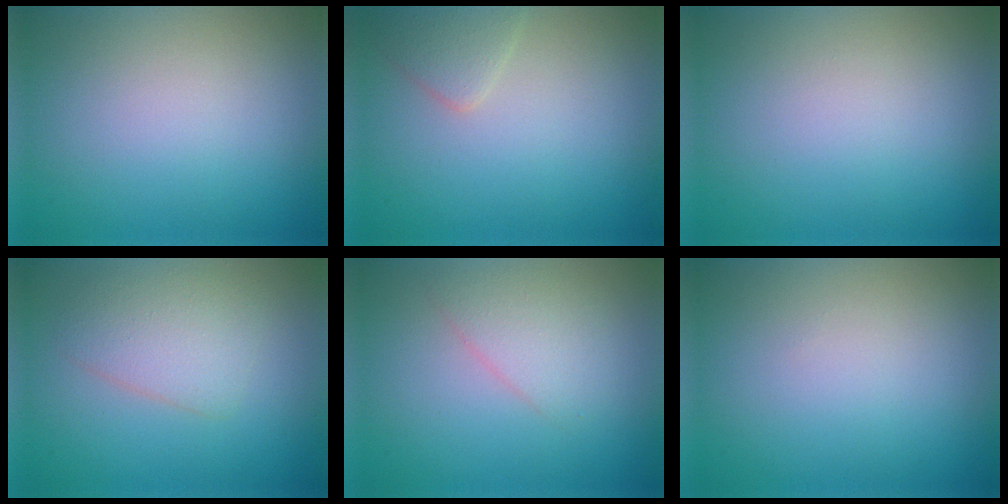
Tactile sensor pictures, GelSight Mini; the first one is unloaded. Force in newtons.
{"total": 1.8, "press": 1.8, "slide": 0.0}
{"total": 0.0}
{"total": 3.2, "press": 3.2, "slide": 0.1}
{"total": 2.3, "press": 2.3, "slide": 0.2}
{"total": 0.0}